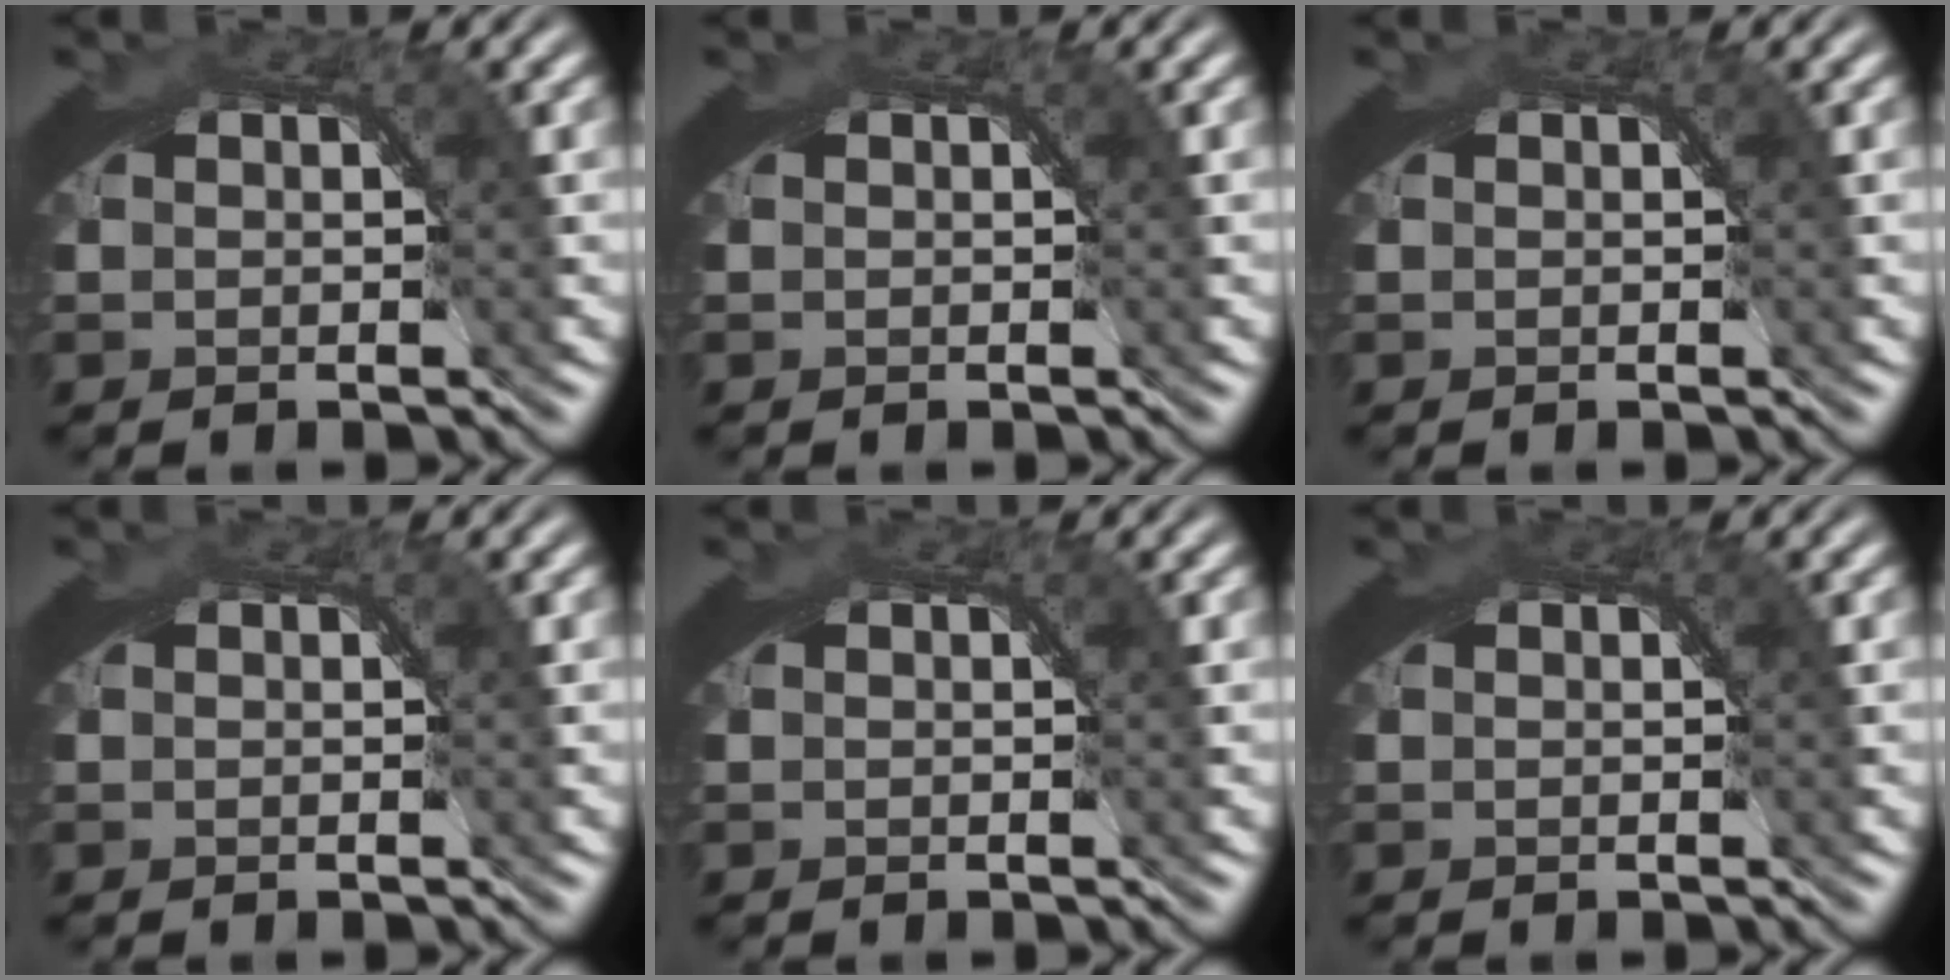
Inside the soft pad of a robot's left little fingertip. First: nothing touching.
{"total": 0.0}
{"total": 0.0}
{"total": 0.0}
{"total": 0.0}
{"total": 0.7, "force": [0.3, 0.3, 0.6], "torque": [-0.009, 0.003, 0.004]}